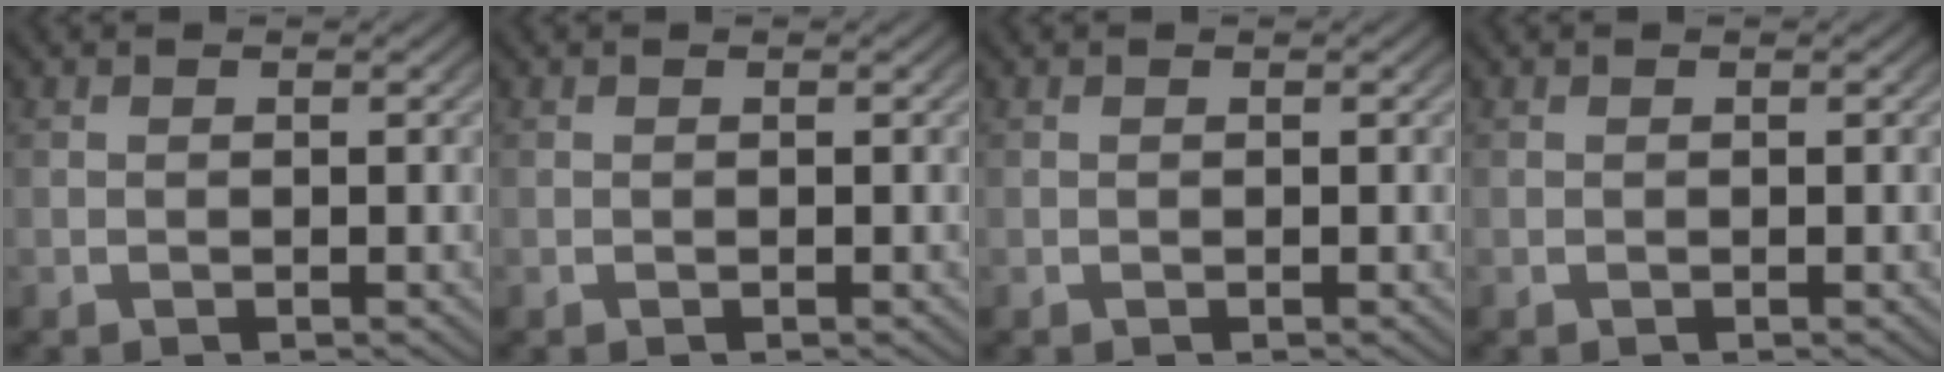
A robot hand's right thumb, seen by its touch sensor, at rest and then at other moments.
{"total": 0.0}
{"total": 0.0}
{"total": 0.0}